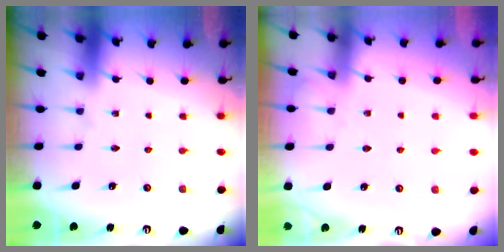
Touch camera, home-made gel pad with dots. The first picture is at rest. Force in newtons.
{"total": 3.7, "press": 3.7, "slide": 0.5}